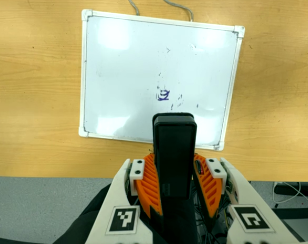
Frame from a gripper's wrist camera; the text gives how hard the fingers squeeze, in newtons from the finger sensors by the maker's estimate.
{"total": 8.6, "left": 7.1, "right": 10.1}